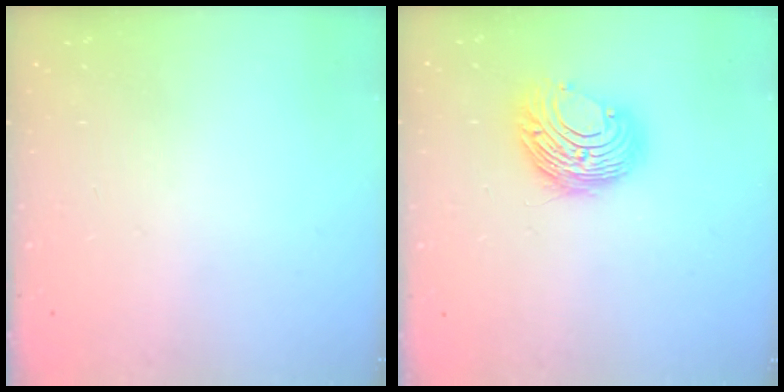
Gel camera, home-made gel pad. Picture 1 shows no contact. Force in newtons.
{"total": 10.9, "press": 10.9, "slide": 0.6}